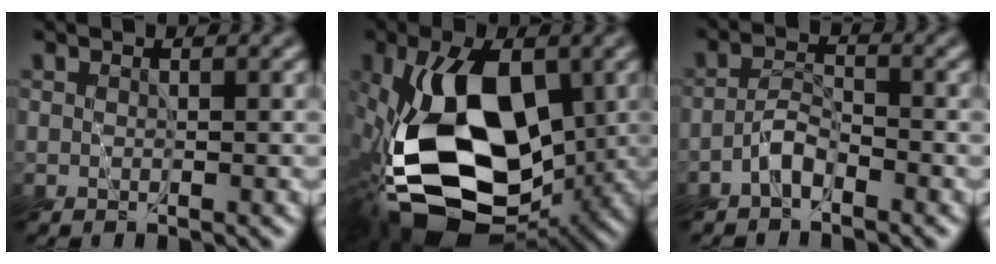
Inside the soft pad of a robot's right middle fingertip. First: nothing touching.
{"total": 15.4, "force": [-2.1, 8.8, 12.5], "torque": [-0.235, -0.032, -0.030]}
{"total": 2.4, "force": [-1.9, 0.9, 1.2], "torque": [-0.024, 0.008, -0.044]}